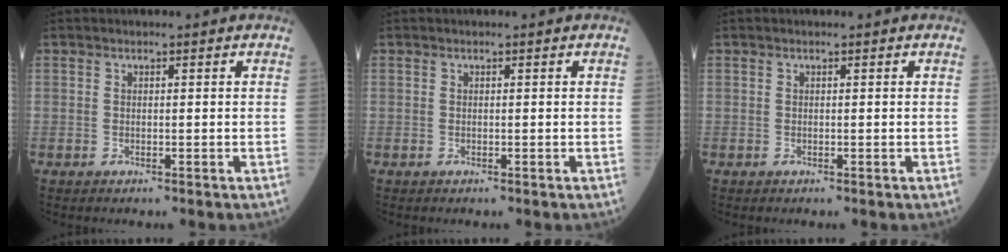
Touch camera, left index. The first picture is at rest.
{"total": 0.0}
{"total": 0.0}